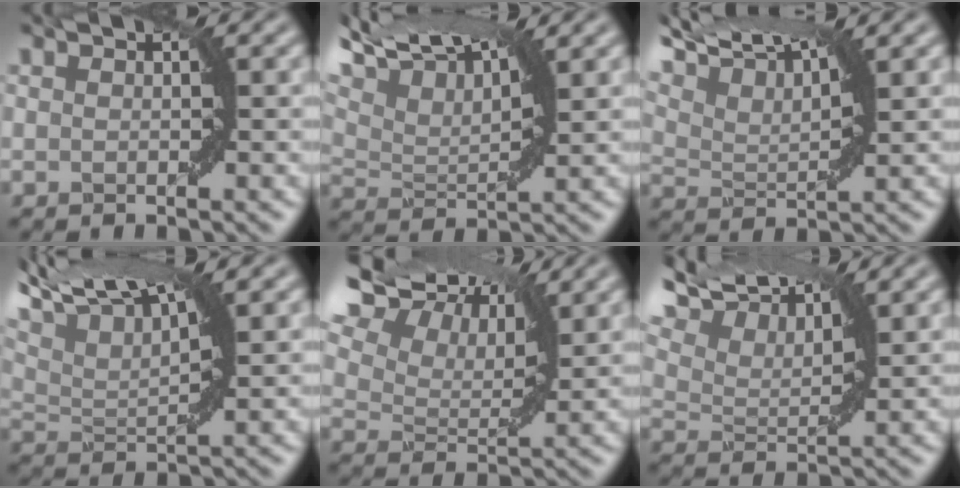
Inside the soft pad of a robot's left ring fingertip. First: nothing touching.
{"total": 10.4, "force": [7.2, 3.5, 6.7], "torque": [-0.134, 0.048, 0.111]}
{"total": 8.7, "force": [6.9, 2.0, 4.9], "torque": [-0.109, 0.030, 0.098]}
{"total": 9.5, "force": [6.2, 3.0, 6.5], "torque": [-0.126, 0.032, 0.102]}
{"total": 14.0, "force": [9.5, 7.1, 7.5], "torque": [-0.172, 0.060, 0.145]}
{"total": 10.6, "force": [8.5, 3.3, 5.4], "torque": [-0.129, 0.036, 0.125]}